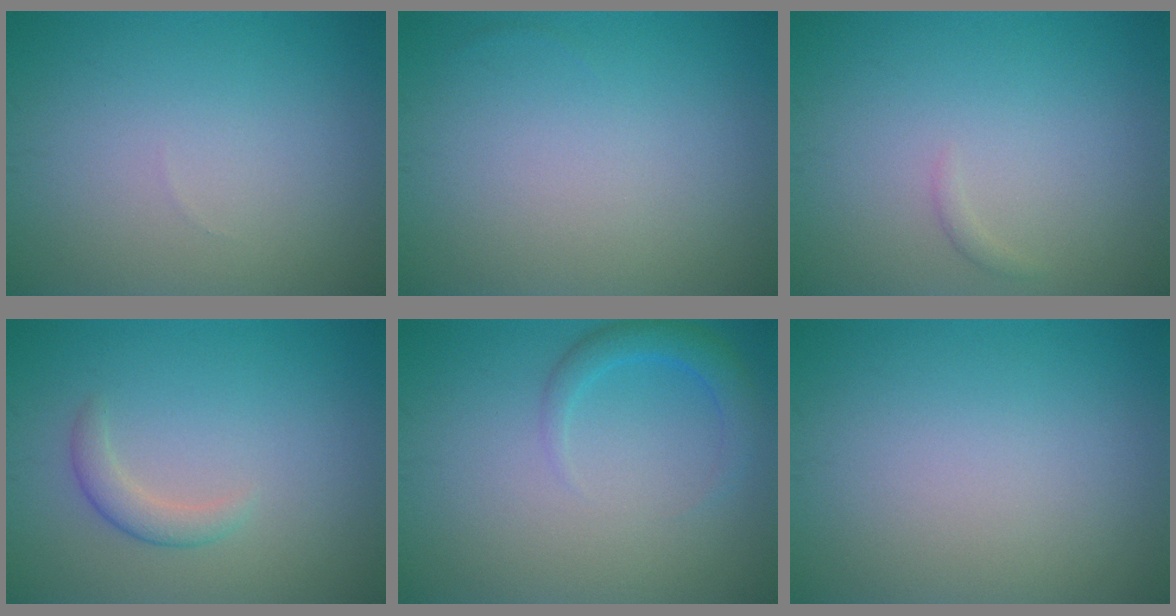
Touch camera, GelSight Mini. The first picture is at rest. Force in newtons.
{"total": 0.0}
{"total": 0.6, "press": 0.6, "slide": 0.1}
{"total": 1.8, "press": 1.8, "slide": 0.1}
{"total": 2.2, "press": 2.2, "slide": 0.3}
{"total": 0.0}